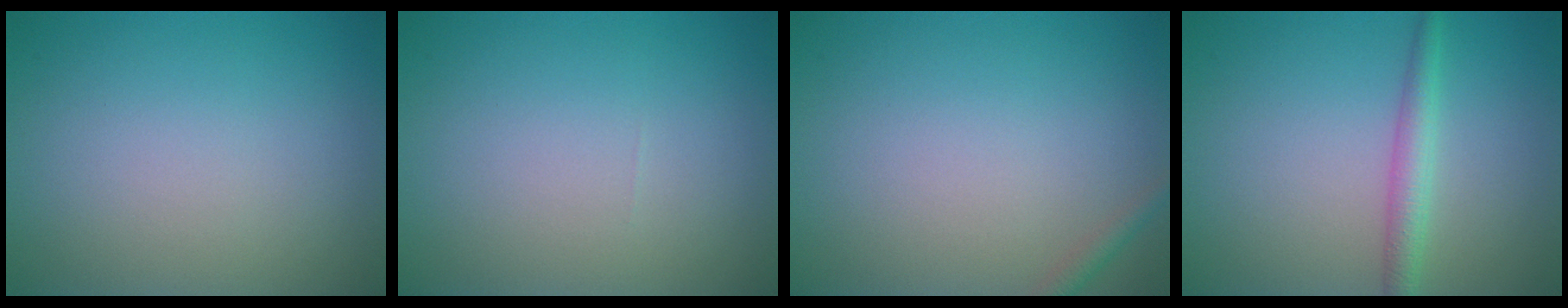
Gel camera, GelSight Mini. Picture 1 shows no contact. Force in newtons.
{"total": 0.0}
{"total": 1.0, "press": 1.0, "slide": 0.0}
{"total": 2.3, "press": 2.3, "slide": 0.0}